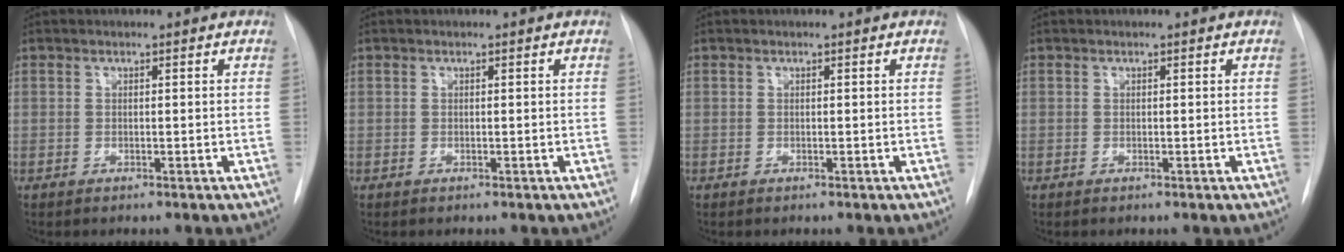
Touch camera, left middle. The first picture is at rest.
{"total": 0.0}
{"total": 0.0}
{"total": 0.0}